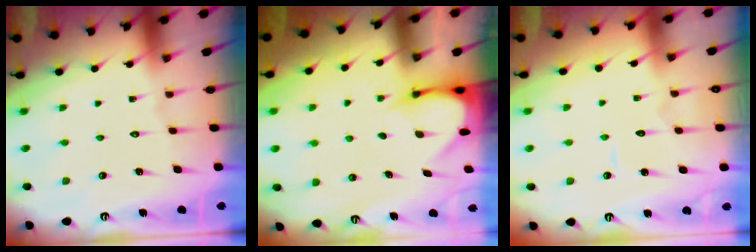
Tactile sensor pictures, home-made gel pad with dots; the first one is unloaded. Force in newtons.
{"total": 3.6, "press": 3.6, "slide": 0.3}
{"total": 3.9, "press": 3.8, "slide": 0.5}